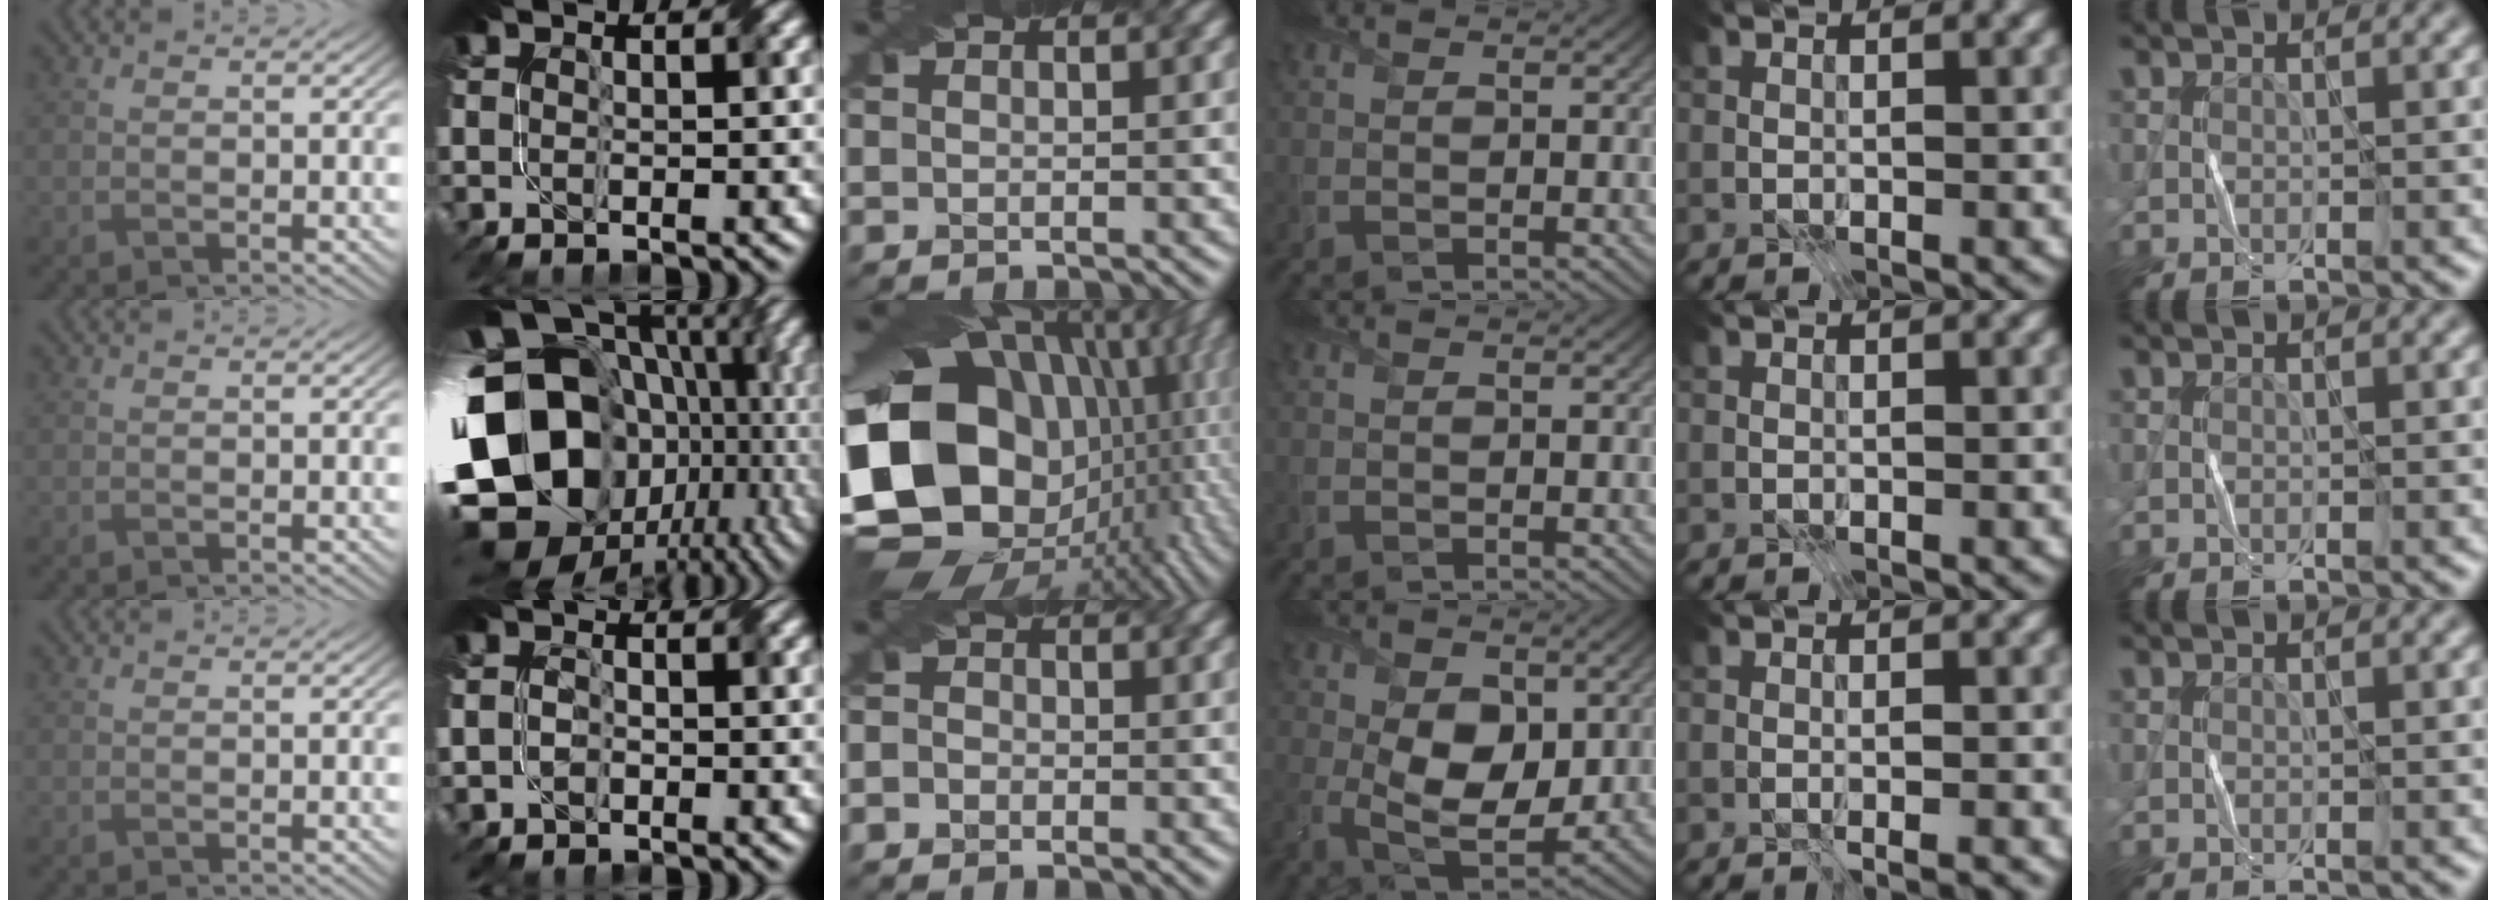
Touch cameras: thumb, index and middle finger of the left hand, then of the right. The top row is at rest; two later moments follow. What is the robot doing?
{"motion": "fold", "object": "paper"}